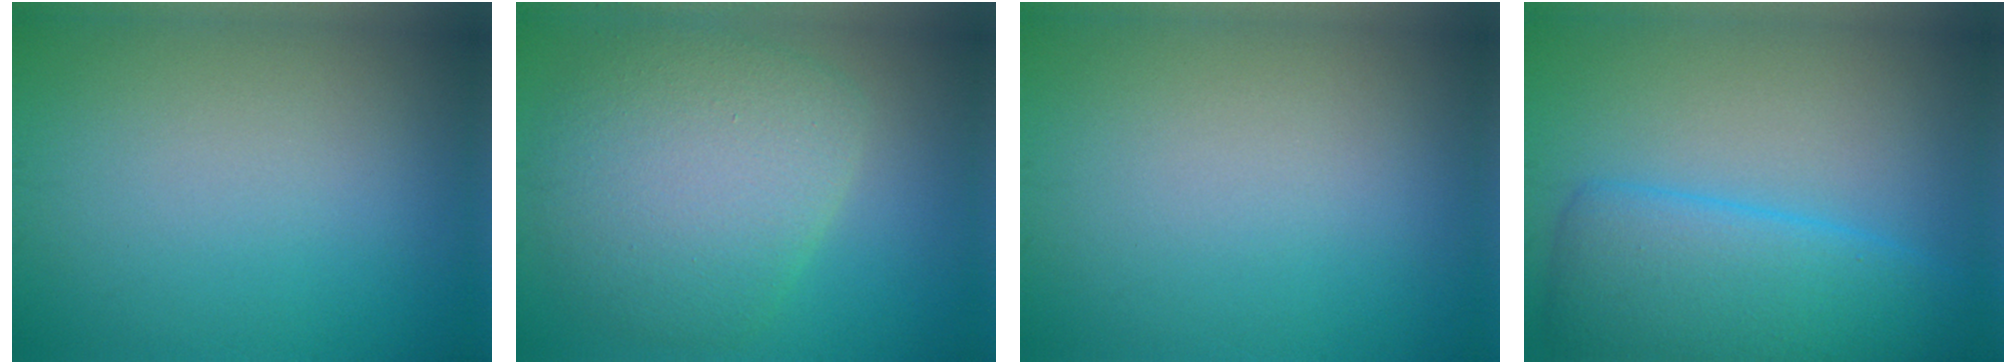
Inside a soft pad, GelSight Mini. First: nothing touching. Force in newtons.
{"total": 7.2, "press": 7.2, "slide": 0.7}
{"total": 0.0}
{"total": 6.8, "press": 6.8, "slide": 0.3}